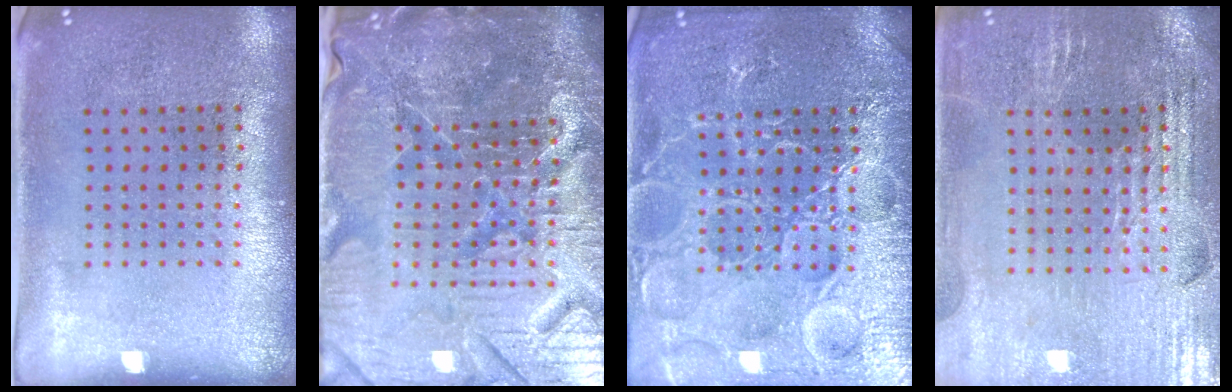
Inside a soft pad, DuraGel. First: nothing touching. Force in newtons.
{"total": 6.8, "press": 6.1, "slide": 3.0}
{"total": 7.4, "press": 7.4, "slide": 0.9}
{"total": 2.9, "press": 2.8, "slide": 0.5}